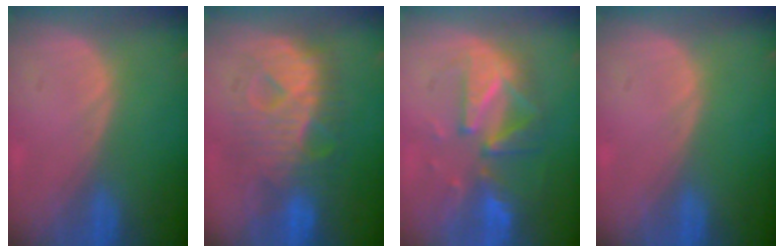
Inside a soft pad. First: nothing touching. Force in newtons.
{"total": 9.8, "press": 9.8, "slide": 0.6}
{"total": 10.0, "press": 8.7, "slide": 4.8}
{"total": 0.0}